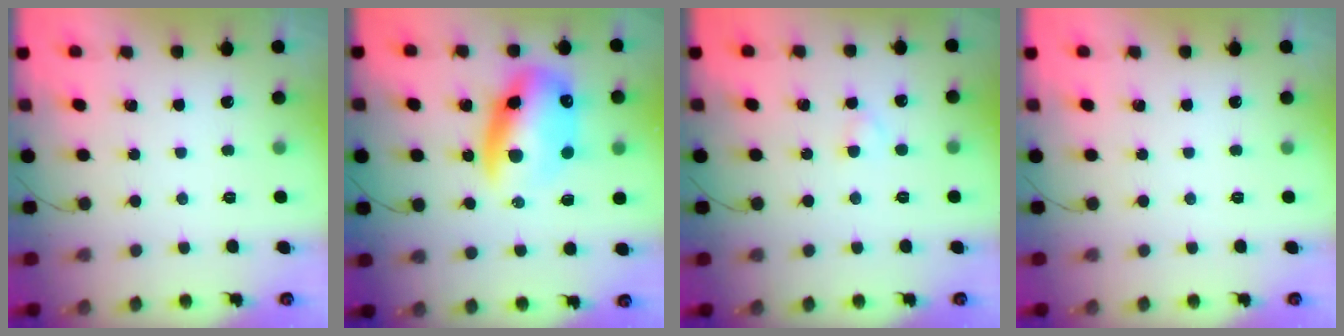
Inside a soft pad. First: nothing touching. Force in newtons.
{"total": 15.4, "press": 15.0, "slide": 3.5}
{"total": 1.9, "press": 1.7, "slide": 0.9}
{"total": 0.0}